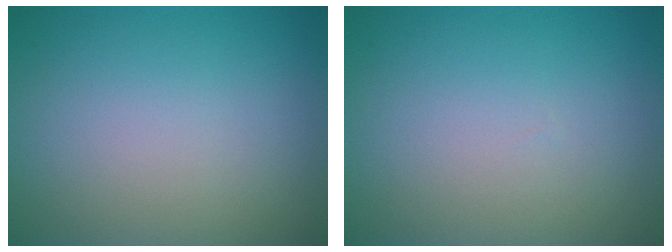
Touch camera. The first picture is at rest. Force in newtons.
{"total": 0.0}